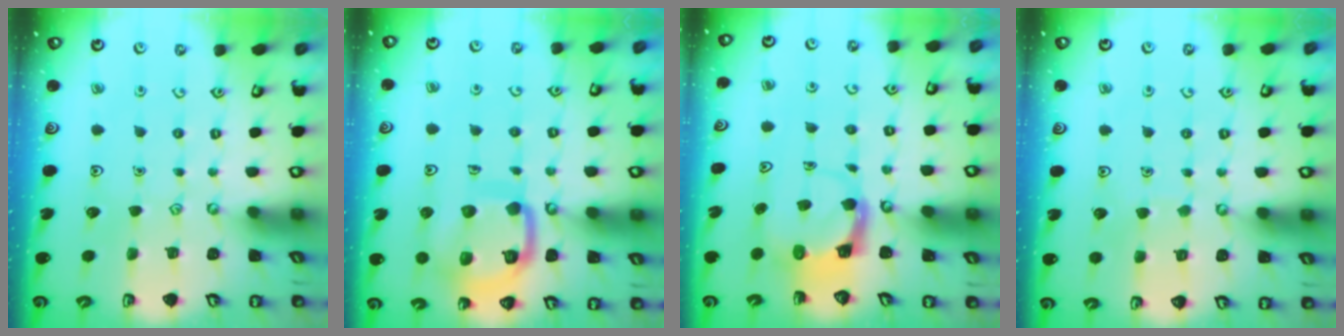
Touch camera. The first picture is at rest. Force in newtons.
{"total": 14.1, "press": 14.0, "slide": 1.4}
{"total": 3.8, "press": 3.8, "slide": 0.3}
{"total": 3.2, "press": 3.2, "slide": 0.2}